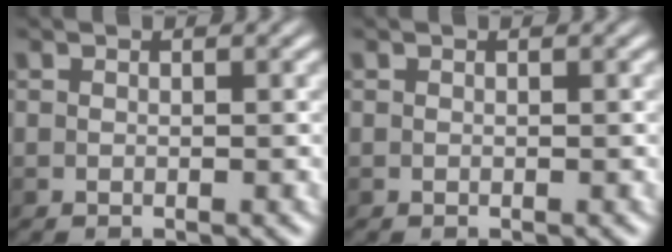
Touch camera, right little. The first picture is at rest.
{"total": 0.0}